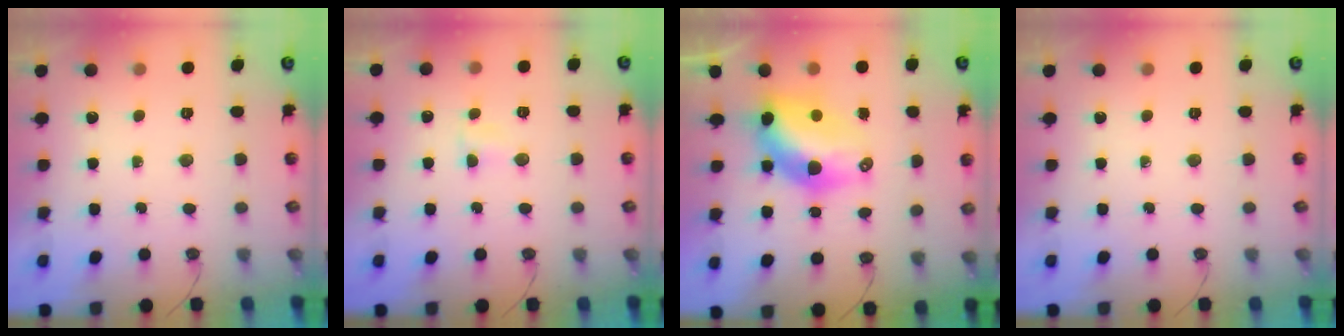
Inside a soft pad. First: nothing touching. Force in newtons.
{"total": 3.0, "press": 3.0, "slide": 0.3}
{"total": 8.8, "press": 8.7, "slide": 1.0}
{"total": 0.0}